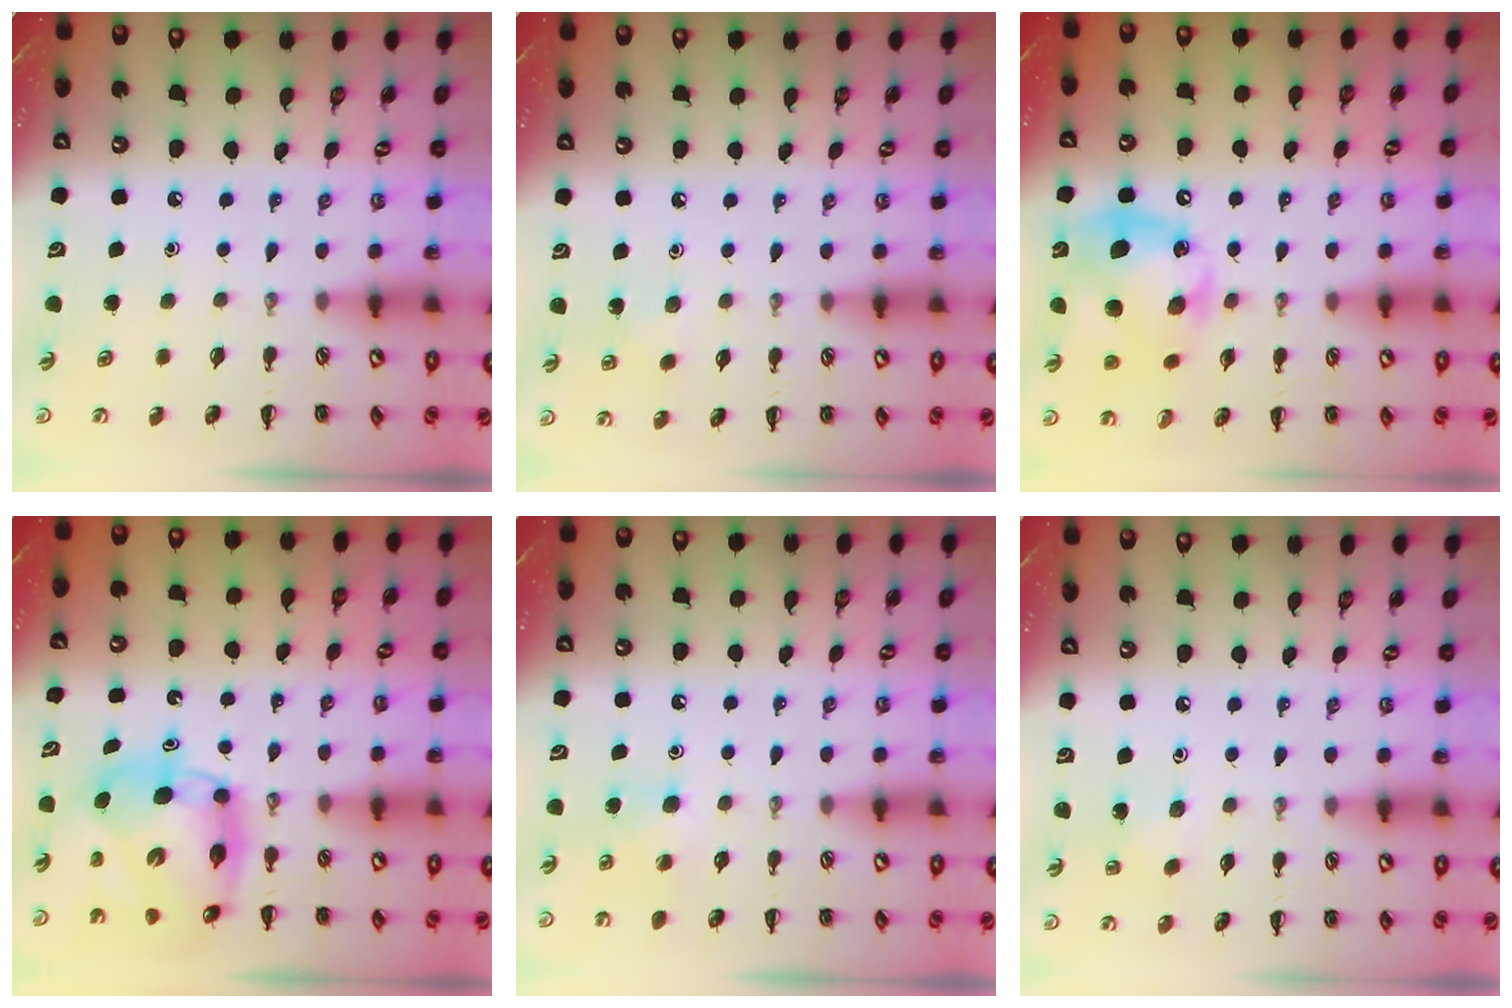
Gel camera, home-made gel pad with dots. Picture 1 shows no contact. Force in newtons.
{"total": 2.8, "press": 2.7, "slide": 0.8}
{"total": 15.9, "press": 15.8, "slide": 1.0}
{"total": 8.3, "press": 7.9, "slide": 2.5}
{"total": 5.5, "press": 5.3, "slide": 1.6}
{"total": 1.5, "press": 1.4, "slide": 0.7}